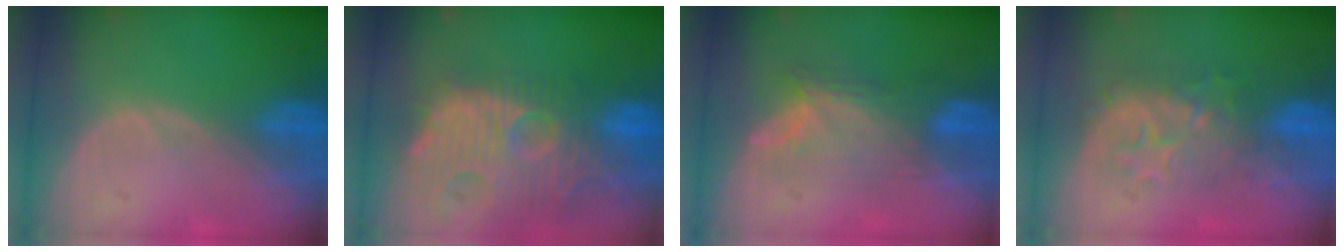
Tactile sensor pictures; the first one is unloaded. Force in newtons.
{"total": 14.4, "press": 12.6, "slide": 7.1}
{"total": 7.0, "press": 6.8, "slide": 1.9}
{"total": 7.9, "press": 7.8, "slide": 1.4}